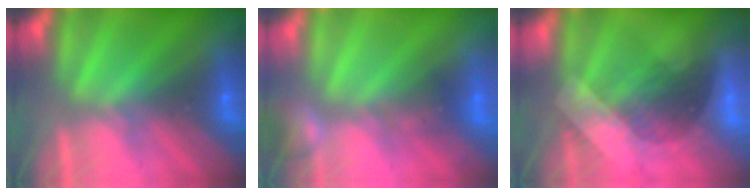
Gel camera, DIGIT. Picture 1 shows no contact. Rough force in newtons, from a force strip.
{"total": 2.4}
{"total": 3.0}